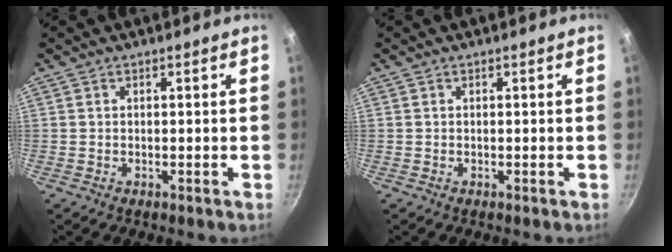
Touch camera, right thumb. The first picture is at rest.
{"total": 0.0}